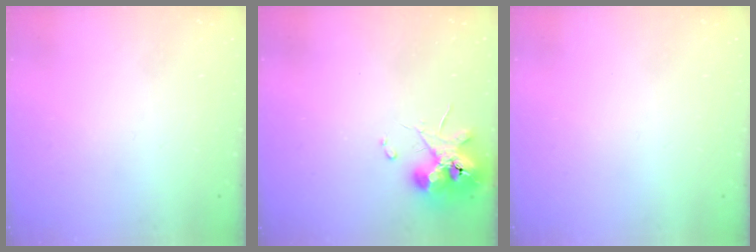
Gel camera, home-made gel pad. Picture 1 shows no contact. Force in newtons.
{"total": 11.3, "press": 11.2, "slide": 0.9}
{"total": 0.0}